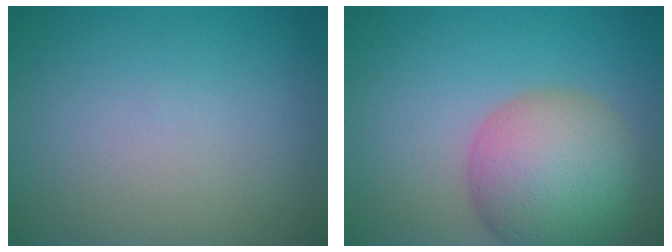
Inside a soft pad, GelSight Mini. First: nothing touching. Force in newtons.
{"total": 8.8, "press": 8.8, "slide": 0.5}